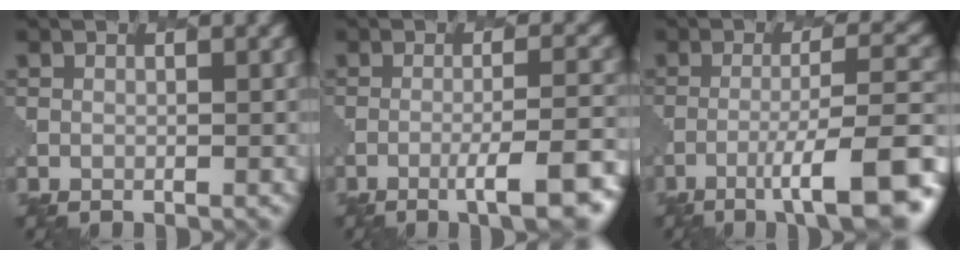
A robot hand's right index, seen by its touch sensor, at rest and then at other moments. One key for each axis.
{"total": 6.8, "fx": -3.6, "fy": 1.3, "fz": 5.6, "tx": -0.074, "ty": 0.003, "tz": -0.049}
{"total": 9.8, "fx": -5.1, "fy": 2.0, "fz": 8.1, "tx": -0.121, "ty": 0.007, "tz": -0.073}